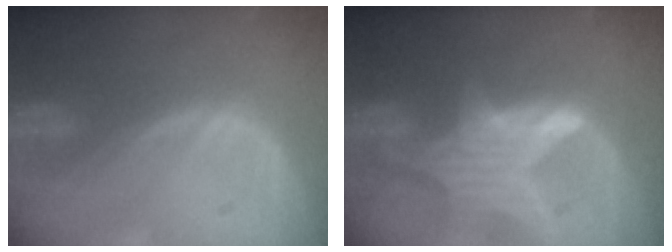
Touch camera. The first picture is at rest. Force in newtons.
{"total": 7.5, "press": 7.0, "slide": 2.9}